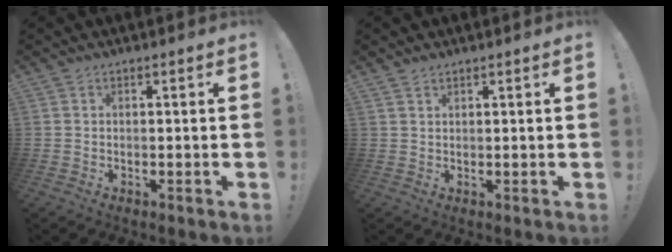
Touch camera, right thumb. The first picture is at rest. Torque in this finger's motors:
{"motor_torque": [-0.30, -0.25, -0.13, 0.14, 0.08]}